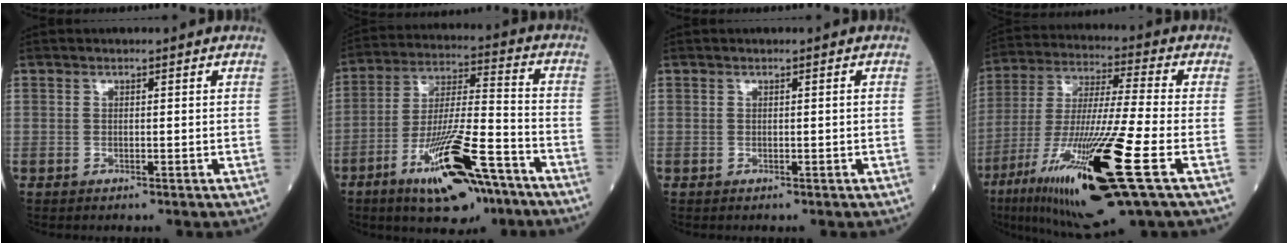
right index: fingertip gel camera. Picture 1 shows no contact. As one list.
[{"total": 16.1, "force": [-9.2, 3.5, 12.8], "torque": [-0.233, -0.009, -0.151]}, {"total": 0.0}, {"total": 22.5, "force": [-9.4, 1.1, 20.4], "torque": [-0.393, -0.050, -0.168]}]